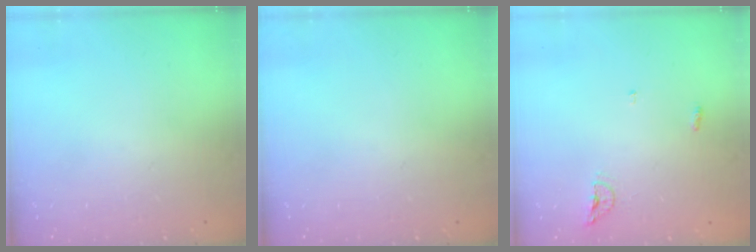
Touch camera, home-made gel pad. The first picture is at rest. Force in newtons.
{"total": 0.0}
{"total": 4.4, "press": 4.3, "slide": 1.0}